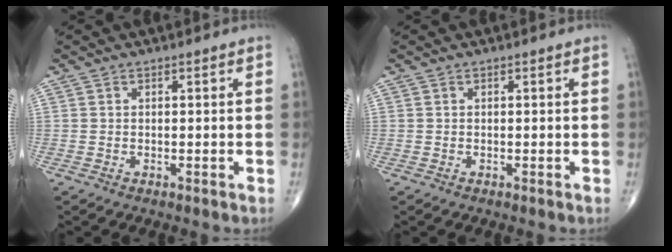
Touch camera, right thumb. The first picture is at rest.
{"total": 0.0}